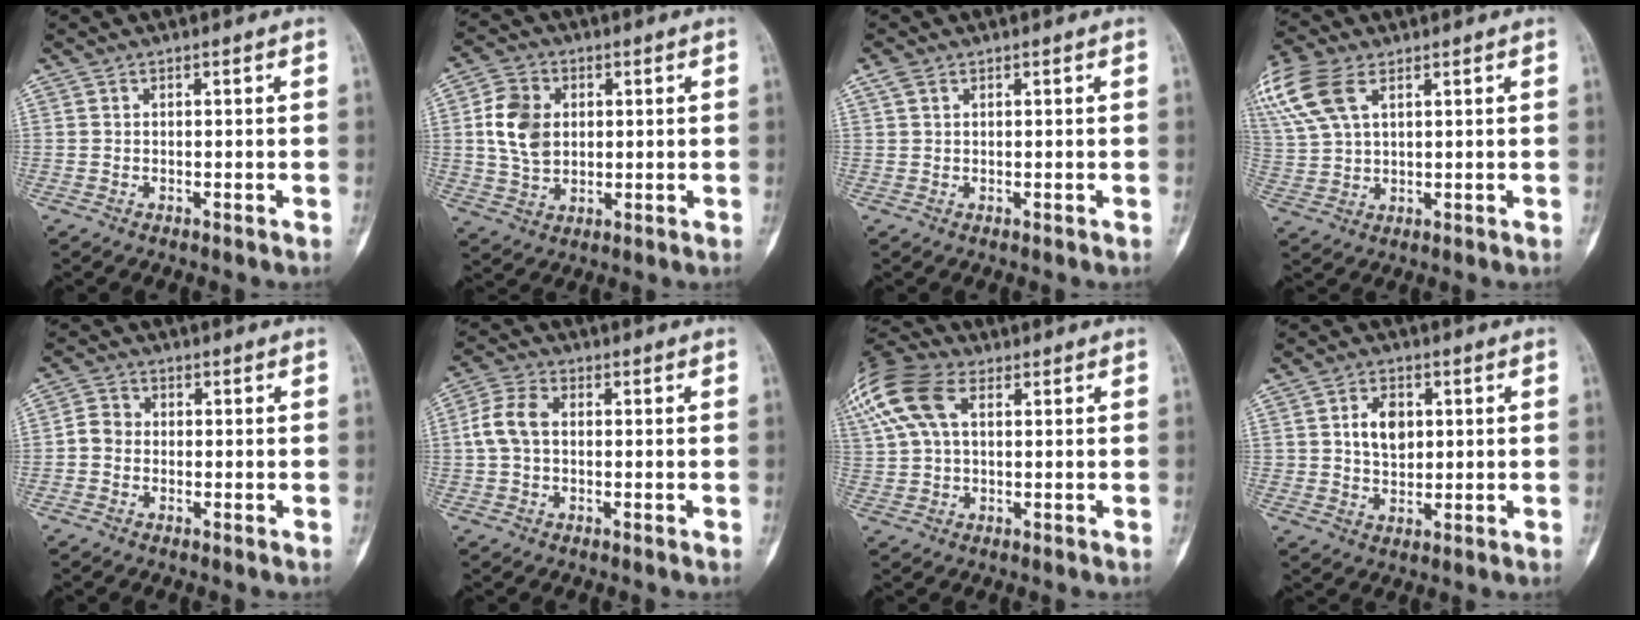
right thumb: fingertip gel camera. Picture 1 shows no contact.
{"total": 9.6, "force": [1.4, 7.2, 6.1], "torque": [-0.097, 0.003, 0.029]}
{"total": 1.6, "force": [0.9, 0.9, 1.0], "torque": [-0.024, 0.011, 0.021]}
{"total": 14.8, "force": [7.2, 8.3, 9.9], "torque": [-0.249, 0.010, 0.143]}
{"total": 3.4, "force": [-0.6, 2.9, 1.5], "torque": [-0.018, 0.010, -0.020]}
{"total": 6.3, "force": [0.2, 4.3, 4.7], "torque": [-0.101, 0.019, -0.002]}
{"total": 17.7, "force": [6.7, 10.7, 12.4], "torque": [-0.304, 0.044, 0.122]}
{"total": 6.5, "force": [1.5, 4.7, 4.3], "torque": [-0.044, -0.005, 0.027]}